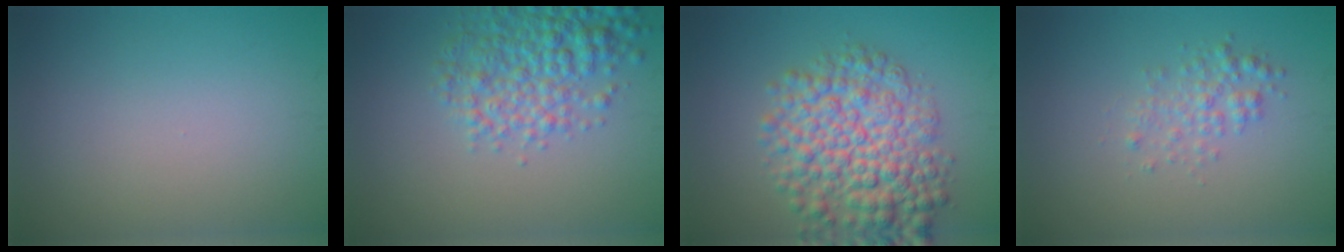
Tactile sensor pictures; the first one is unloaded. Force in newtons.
{"total": 5.3, "press": 5.3, "slide": 0.1}
{"total": 8.1, "press": 8.1, "slide": 0.2}
{"total": 2.0, "press": 2.0, "slide": 0.1}